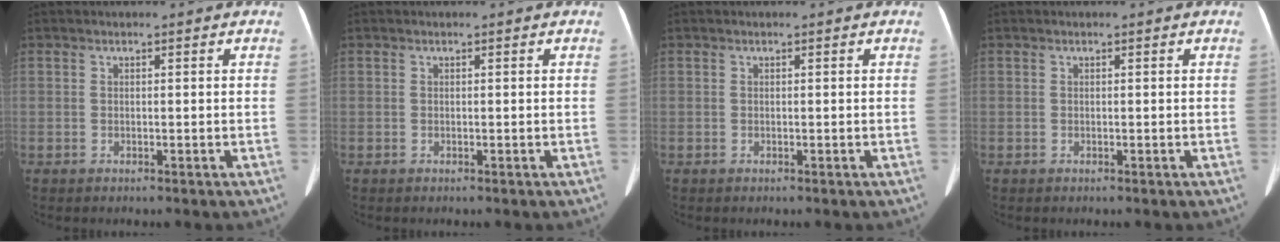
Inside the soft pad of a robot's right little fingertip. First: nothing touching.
{"total": 0.0}
{"total": 0.0}
{"total": 0.0}